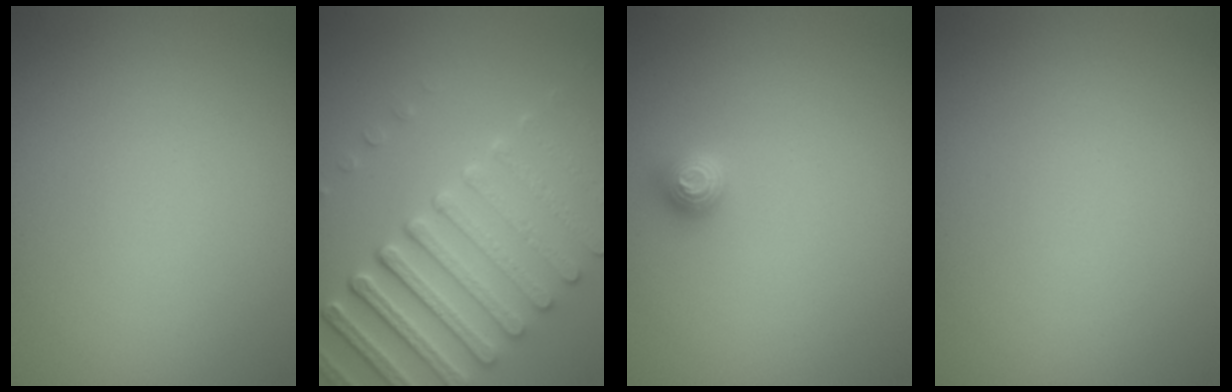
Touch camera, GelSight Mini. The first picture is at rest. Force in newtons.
{"total": 6.9, "press": 5.7, "slide": 3.9}
{"total": 1.0, "press": 1.0, "slide": 0.3}
{"total": 0.0}